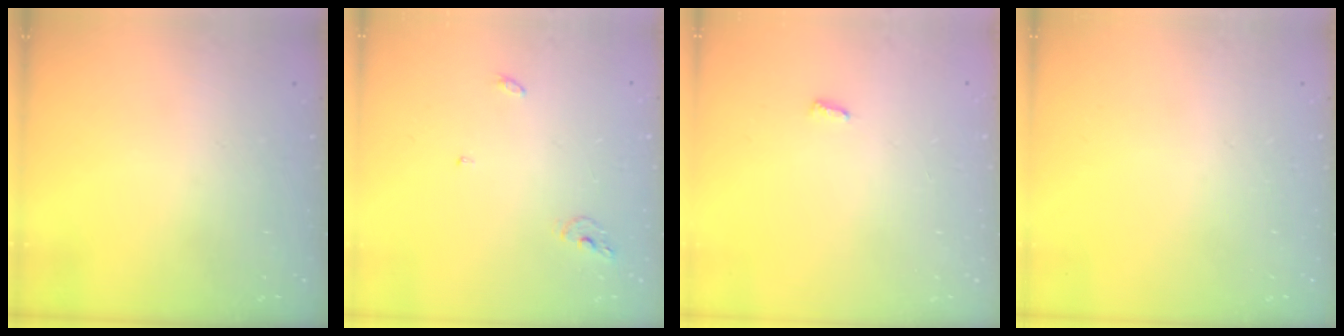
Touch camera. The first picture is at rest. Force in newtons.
{"total": 5.2, "press": 5.2, "slide": 0.4}
{"total": 2.8, "press": 2.8, "slide": 0.4}
{"total": 0.0}